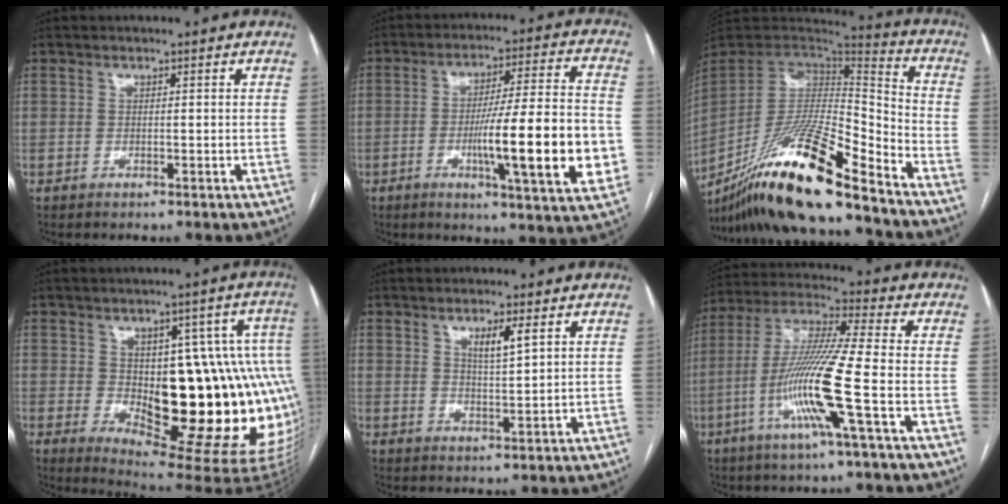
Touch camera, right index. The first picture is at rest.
{"total": 18.1, "force": [-3.8, 0.8, 17.7], "torque": [-0.242, -0.002, -0.055]}
{"total": 21.1, "force": [-16.1, 1.5, 13.6], "torque": [-0.269, -0.018, -0.298]}
{"total": 22.9, "force": [-1.8, 7.6, 21.5], "torque": [-0.208, 0.022, 0.000]}
{"total": 3.9, "force": [2.0, 0.5, 3.3], "torque": [-0.059, -0.004, 0.036]}
{"total": 14.2, "force": [-4.6, -0.9, 13.4], "torque": [-0.273, -0.010, -0.097]}